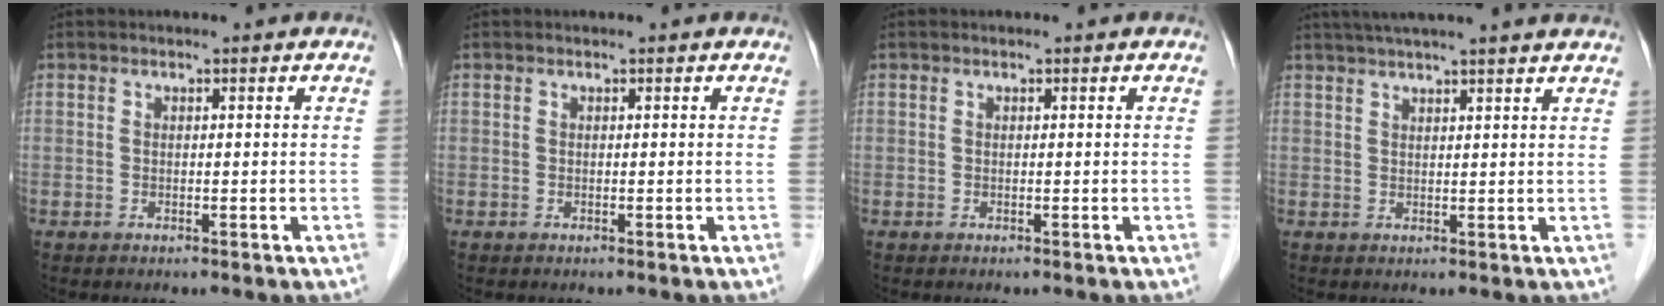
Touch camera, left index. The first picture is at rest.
{"total": 0.0}
{"total": 0.0}
{"total": 12.6, "force": [10.9, -0.3, 6.3], "torque": [-0.106, 0.037, 0.139]}